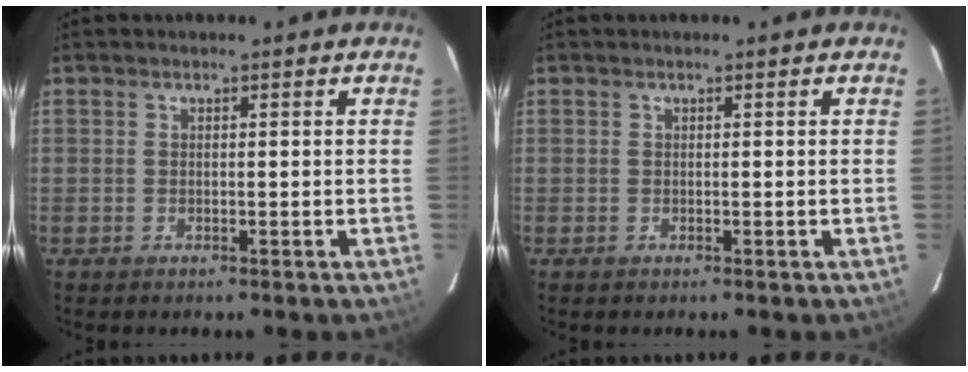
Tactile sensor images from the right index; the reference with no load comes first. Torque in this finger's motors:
{"motor_torque": [0.00, 0.00, 0.00, 0.00]}